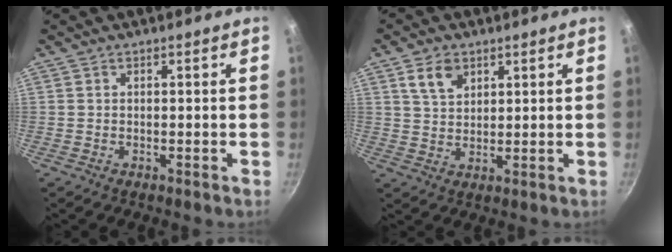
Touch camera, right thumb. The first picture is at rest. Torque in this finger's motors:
{"motor_torque": [0.52, 2.83, 0.71, 0.47, 0.15]}